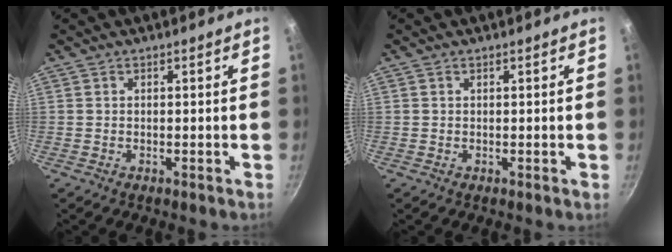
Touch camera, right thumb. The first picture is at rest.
{"total": 0.0}